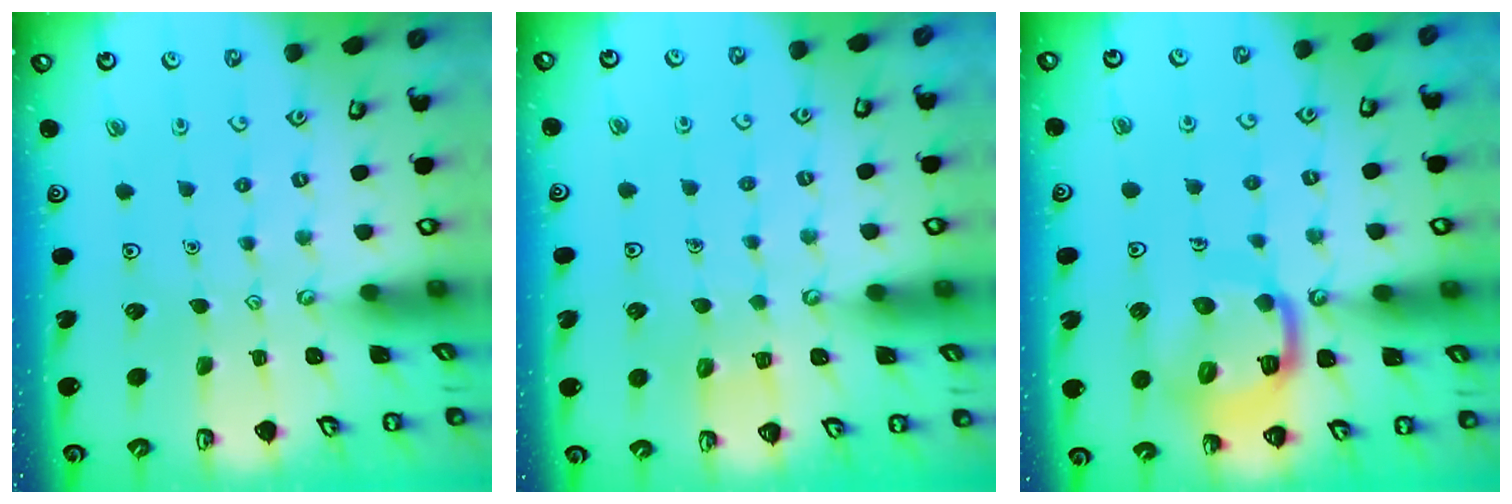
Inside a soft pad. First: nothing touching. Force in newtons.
{"total": 3.7, "press": 3.7, "slide": 0.2}
{"total": 16.4, "press": 16.3, "slide": 1.8}